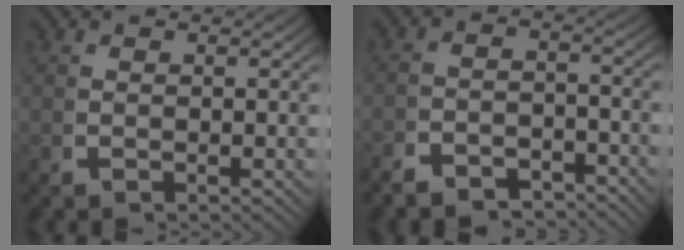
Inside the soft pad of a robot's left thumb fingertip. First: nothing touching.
{"total": 4.0, "force": [-3.7, 1.3, 0.8], "torque": [0.000, -0.015, -0.065]}